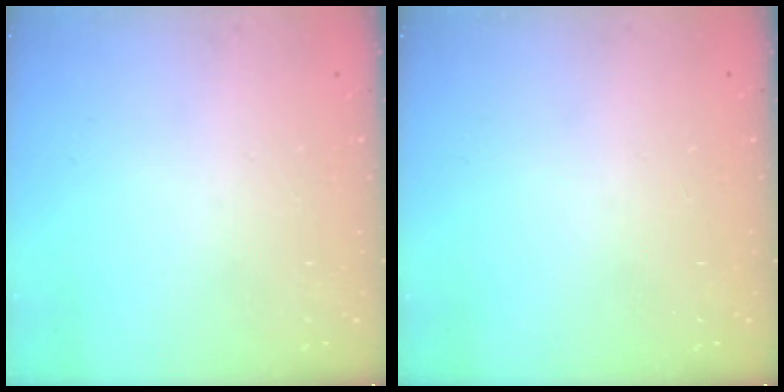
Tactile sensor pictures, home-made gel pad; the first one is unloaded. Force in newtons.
{"total": 0.0}